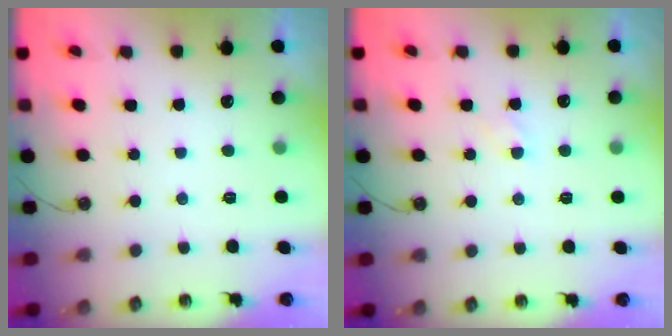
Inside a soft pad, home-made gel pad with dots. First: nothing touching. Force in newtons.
{"total": 2.2, "press": 2.2, "slide": 0.3}